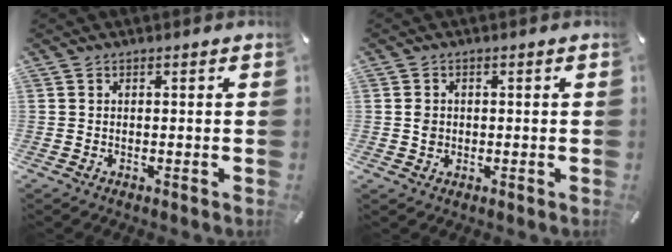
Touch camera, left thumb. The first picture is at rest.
{"total": 2.2, "force": [-0.2, 2.0, 0.9], "torque": [-0.010, 0.002, -0.008]}